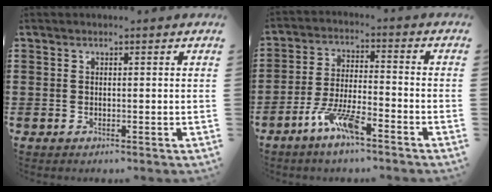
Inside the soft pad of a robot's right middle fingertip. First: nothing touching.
{"total": 7.3, "force": [-4.9, 1.3, 5.2], "torque": [-0.117, -0.005, -0.094]}